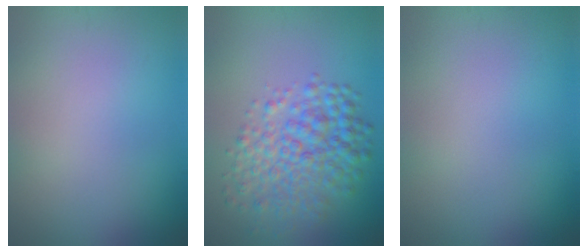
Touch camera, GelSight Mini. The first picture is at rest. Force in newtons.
{"total": 5.5, "press": 5.5, "slide": 0.1}
{"total": 0.0}